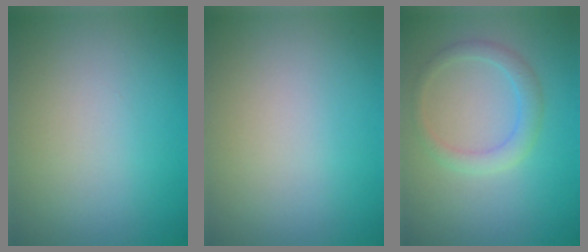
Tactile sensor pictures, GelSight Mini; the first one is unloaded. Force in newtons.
{"total": 0.0}
{"total": 2.1, "press": 2.1, "slide": 0.1}